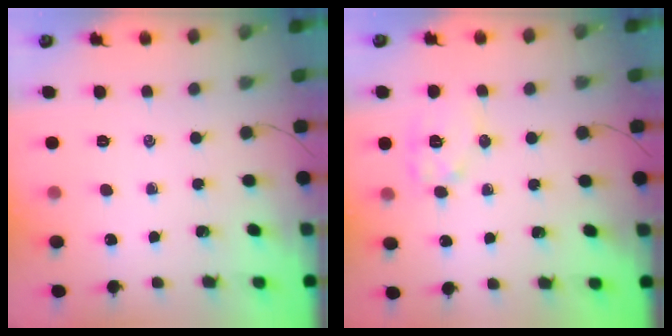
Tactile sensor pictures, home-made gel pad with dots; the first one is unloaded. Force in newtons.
{"total": 9.5, "press": 9.5, "slide": 0.2}